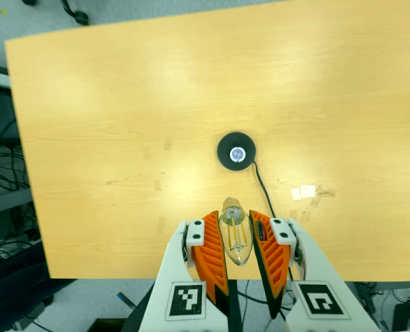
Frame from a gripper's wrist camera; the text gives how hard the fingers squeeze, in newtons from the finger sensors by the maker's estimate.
{"total": 13.6, "left": 14.8, "right": 12.3}